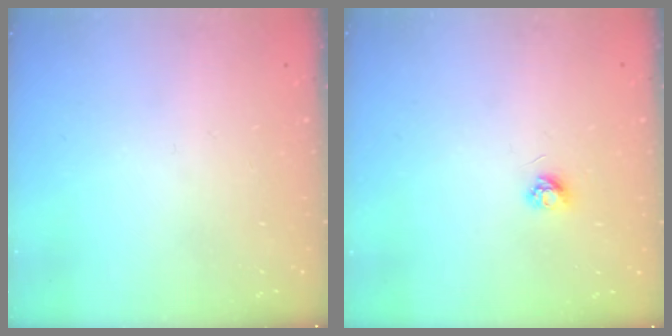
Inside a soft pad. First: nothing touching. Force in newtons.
{"total": 3.2, "press": 3.1, "slide": 0.4}